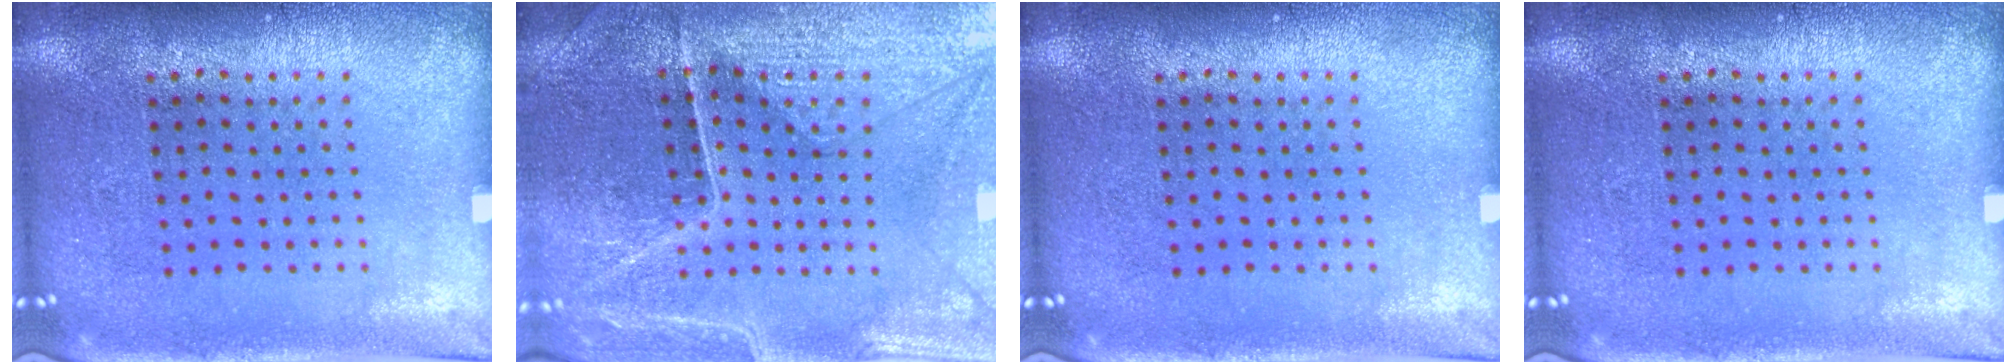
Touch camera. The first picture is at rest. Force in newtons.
{"total": 3.4, "press": 3.4, "slide": 0.3}
{"total": 0.0}
{"total": 0.0}